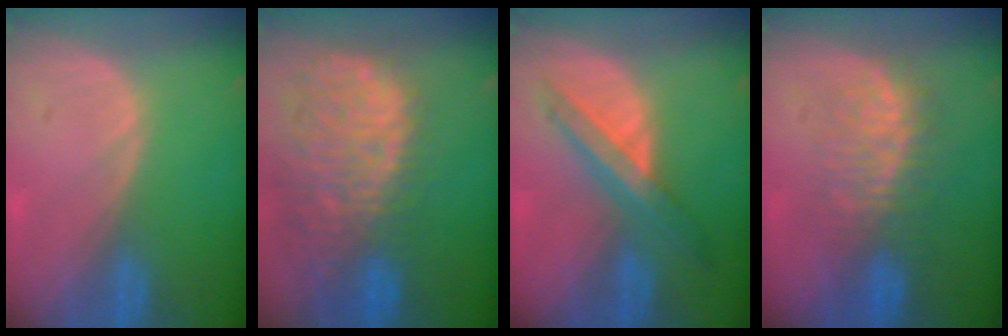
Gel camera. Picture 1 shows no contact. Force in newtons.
{"total": 13.8, "press": 11.3, "slide": 7.9}
{"total": 7.2, "press": 6.1, "slide": 3.8}
{"total": 7.8, "press": 7.5, "slide": 2.0}